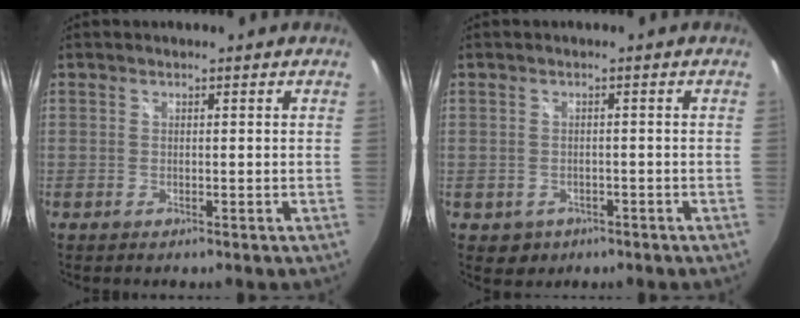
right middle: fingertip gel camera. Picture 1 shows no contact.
{"total": 3.4, "force": [-1.4, 3.0, 1.0], "torque": [-0.031, -0.002, -0.011]}